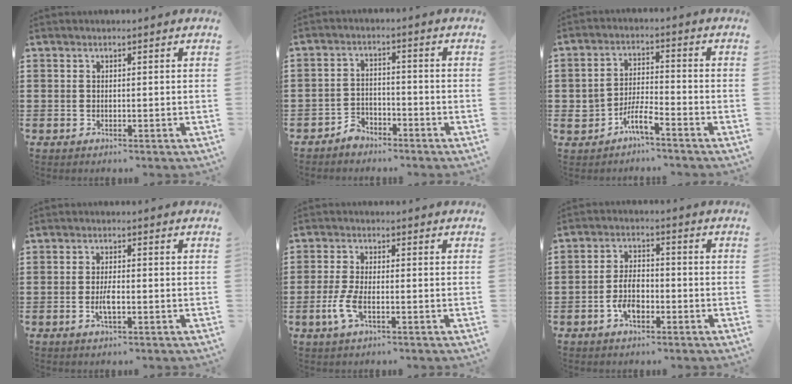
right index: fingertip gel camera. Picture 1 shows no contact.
{"total": 3.3, "force": [-2.9, 1.4, 0.4], "torque": [-0.012, 0.012, -0.059]}
{"total": 4.5, "force": [-3.1, 1.3, 3.0], "torque": [-0.074, 0.002, -0.064]}
{"total": 2.8, "force": [-0.8, 0.9, 2.6], "torque": [-0.054, 0.000, -0.016]}
{"total": 4.0, "force": [-1.5, 1.3, 3.5], "torque": [-0.088, -0.009, -0.032]}
{"total": 5.3, "force": [-2.0, 2.5, 4.2], "torque": [-0.093, -0.001, -0.040]}